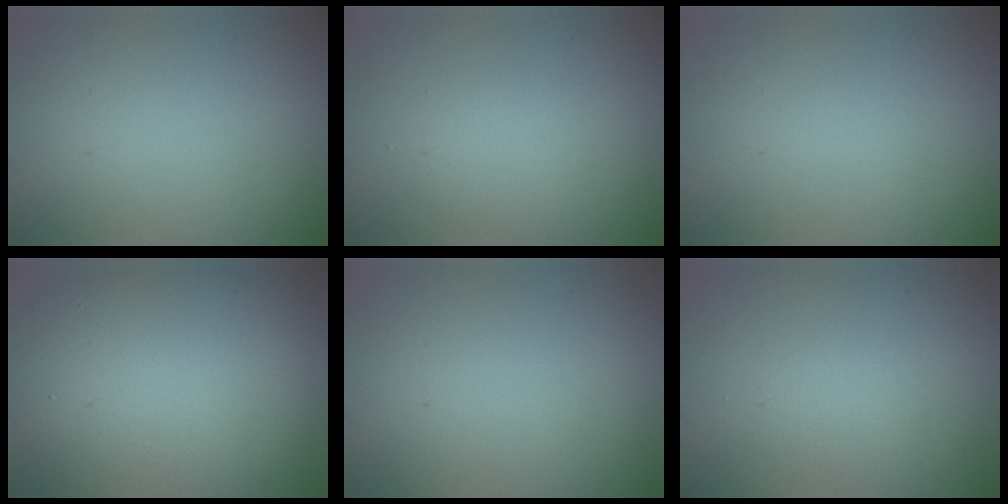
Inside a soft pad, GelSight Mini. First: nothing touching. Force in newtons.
{"total": 1.8, "press": 1.8, "slide": 0.0}
{"total": 0.0}
{"total": 11.8, "press": 11.8, "slide": 0.5}
{"total": 0.0}
{"total": 1.2, "press": 1.2, "slide": 0.0}